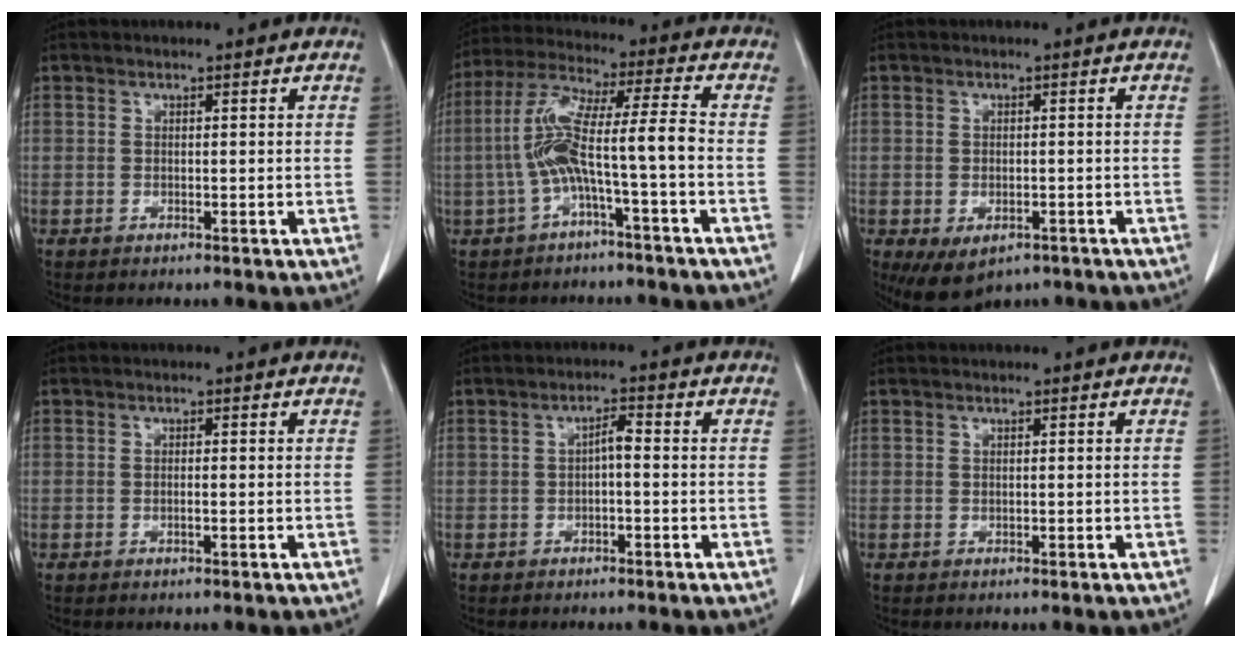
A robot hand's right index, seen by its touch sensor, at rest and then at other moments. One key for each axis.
{"total": 9.9, "fx": -2.6, "fy": -0.1, "fz": 9.5, "tx": -0.192, "ty": 0.031, "tz": -0.052}
{"total": 6.7, "fx": -4.0, "fy": 3.8, "fz": 3.7, "tx": -0.058, "ty": -0.004, "tz": -0.054}
{"total": 0.8, "fx": -0.2, "fy": 0.1, "fz": 0.7, "tx": -0.016, "ty": 0.000, "tz": -0.002}
{"total": 2.3, "fx": -0.2, "fy": 0.7, "fz": 2.2, "tx": -0.039, "ty": 0.011, "tz": -0.002}
{"total": 0.0}